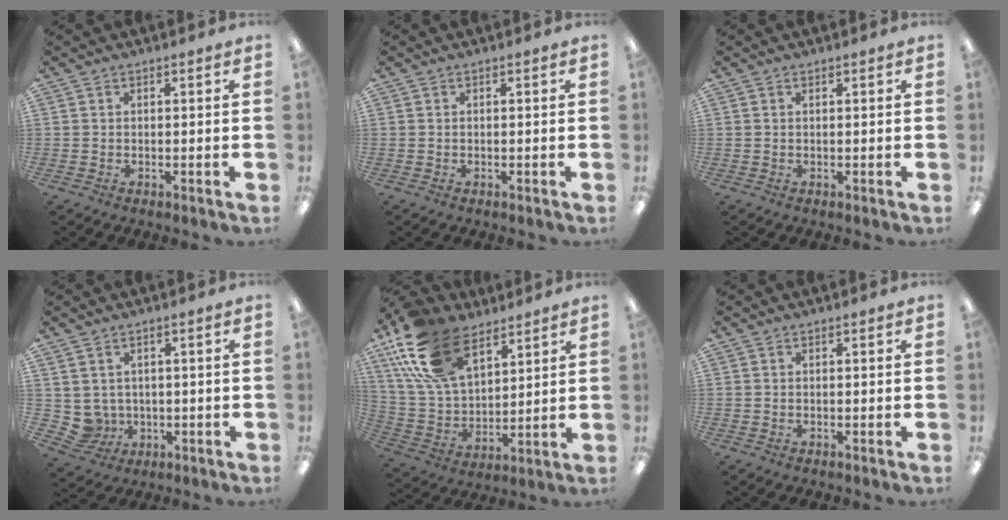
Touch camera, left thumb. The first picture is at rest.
{"total": 0.0}
{"total": 0.0}
{"total": 4.5, "force": [1.5, 4.1, 0.6], "torque": [-0.034, -0.004, 0.033]}
{"total": 21.4, "force": [12.3, 11.8, 12.9], "torque": [-0.285, -0.035, 0.228]}
{"total": 0.0}